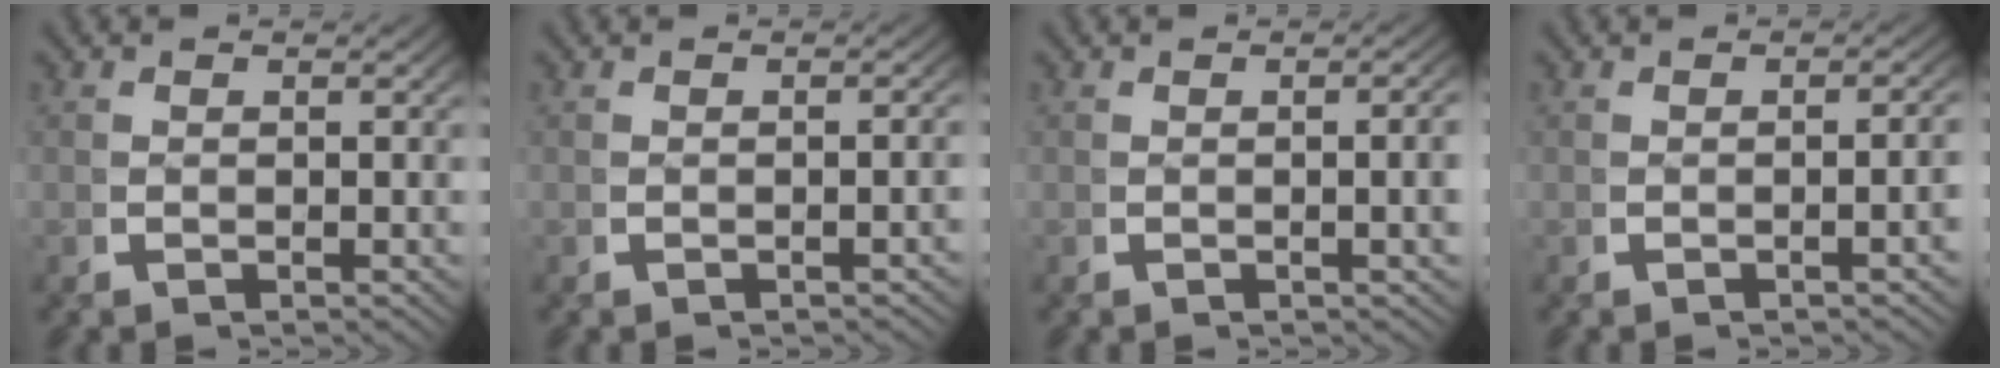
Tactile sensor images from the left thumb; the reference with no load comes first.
{"total": 1.1, "force": [-0.7, 0.1, 0.8], "torque": [-0.014, 0.003, -0.009]}
{"total": 2.3, "force": [0.0, 0.4, 2.2], "torque": [-0.027, 0.003, -0.002]}
{"total": 1.9, "force": [-0.5, 0.2, 1.8], "torque": [-0.024, 0.007, -0.010]}